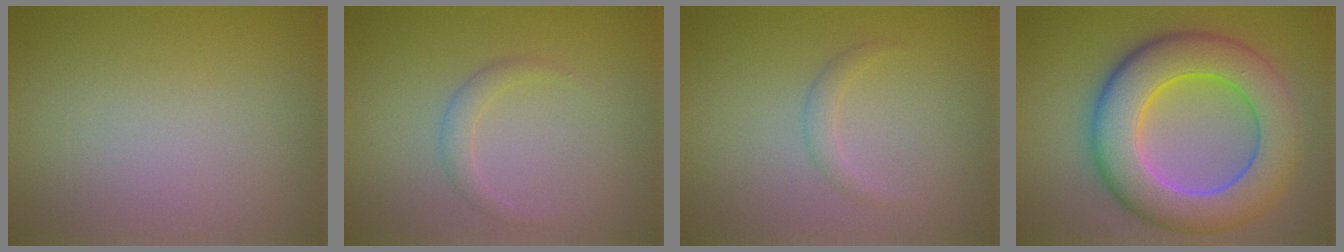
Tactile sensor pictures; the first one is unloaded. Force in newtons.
{"total": 1.4, "press": 1.4, "slide": 0.1}
{"total": 1.2, "press": 1.2, "slide": 0.0}
{"total": 10.2, "press": 10.2, "slide": 0.4}